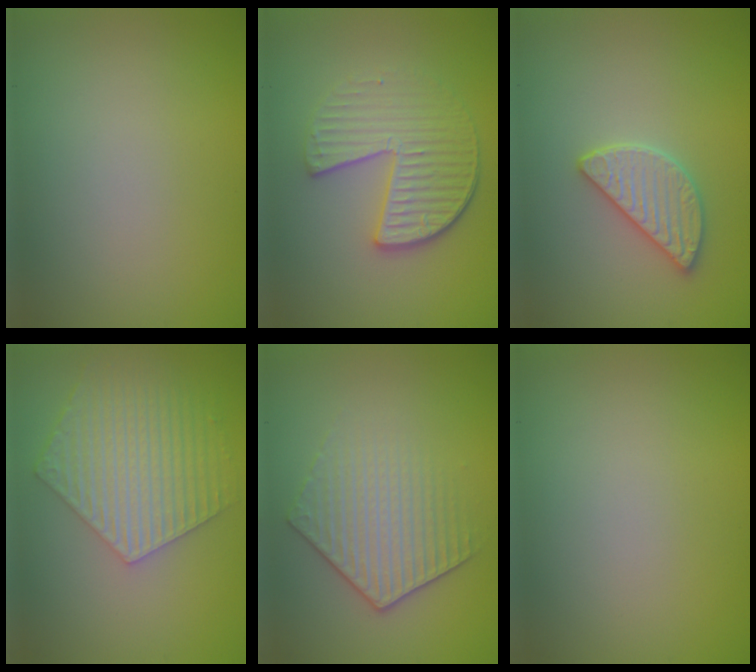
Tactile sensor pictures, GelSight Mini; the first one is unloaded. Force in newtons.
{"total": 4.6, "press": 3.8, "slide": 2.5}
{"total": 2.8, "press": 2.8, "slide": 0.5}
{"total": 6.2, "press": 4.9, "slide": 3.9}
{"total": 3.9, "press": 3.4, "slide": 1.8}
{"total": 0.0}